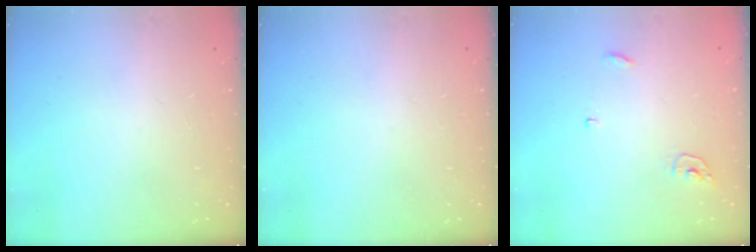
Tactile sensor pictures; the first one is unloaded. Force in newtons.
{"total": 0.0}
{"total": 3.8, "press": 3.8, "slide": 0.5}